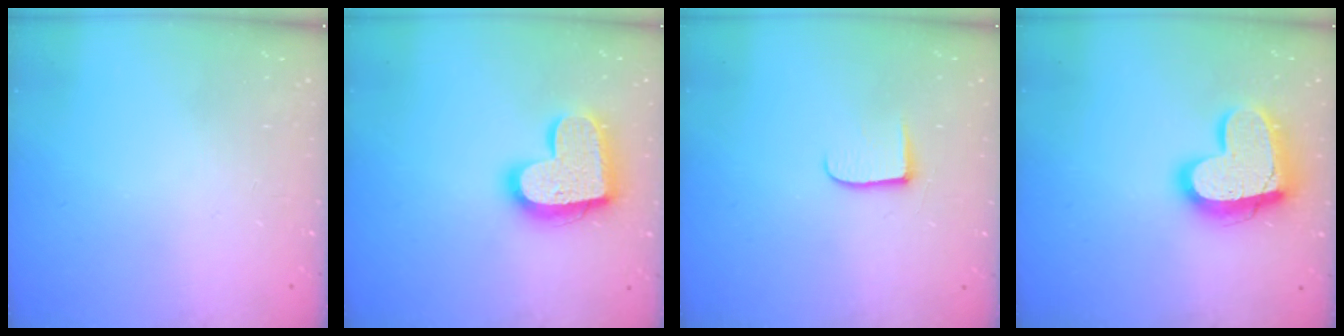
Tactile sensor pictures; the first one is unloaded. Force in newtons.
{"total": 18.0, "press": 18.0, "slide": 1.1}
{"total": 7.4, "press": 7.4, "slide": 0.6}
{"total": 18.1, "press": 18.1, "slide": 1.6}